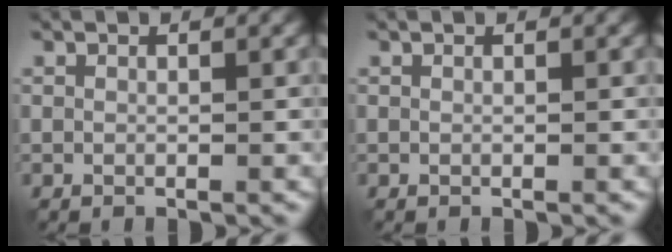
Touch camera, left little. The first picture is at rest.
{"total": 0.0}